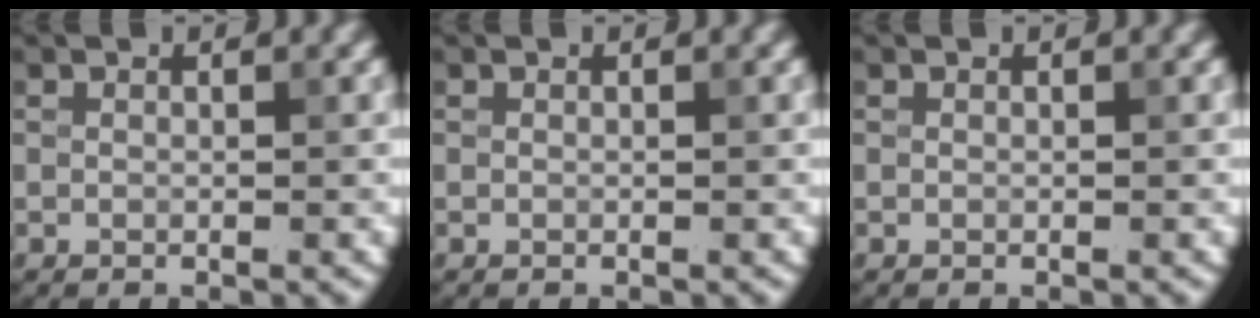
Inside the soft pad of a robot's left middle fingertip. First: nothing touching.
{"total": 0.0}
{"total": 0.0}